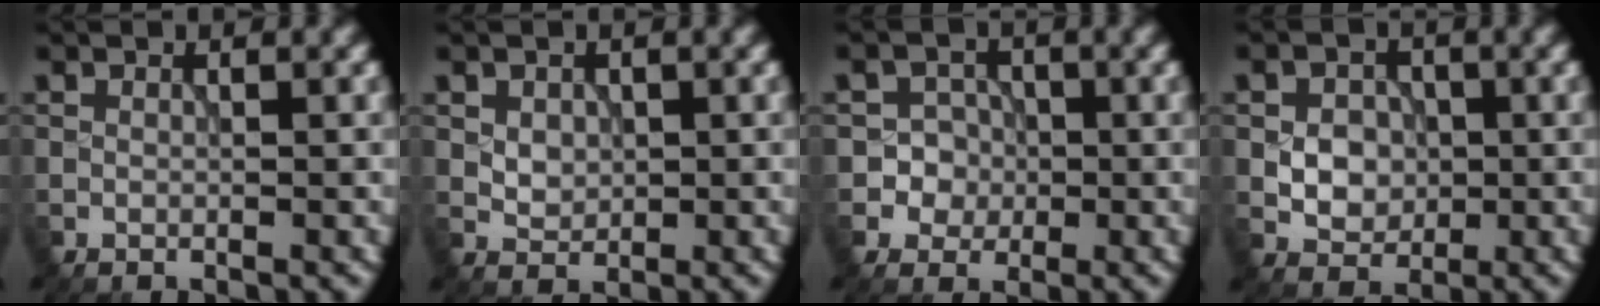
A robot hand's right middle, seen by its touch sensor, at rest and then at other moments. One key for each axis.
{"total": 1.8, "fx": 0.4, "fy": 1.4, "fz": 1.0, "tx": -0.018, "ty": -0.003, "tz": 0.011}
{"total": 3.5, "fx": -0.8, "fy": 3.4, "fz": 0.5, "tx": 0.014, "ty": 0.013, "tz": -0.029}
{"total": 3.5, "fx": -0.2, "fy": 2.9, "fz": 2.0, "tx": -0.027, "ty": -0.002, "tz": -0.009}